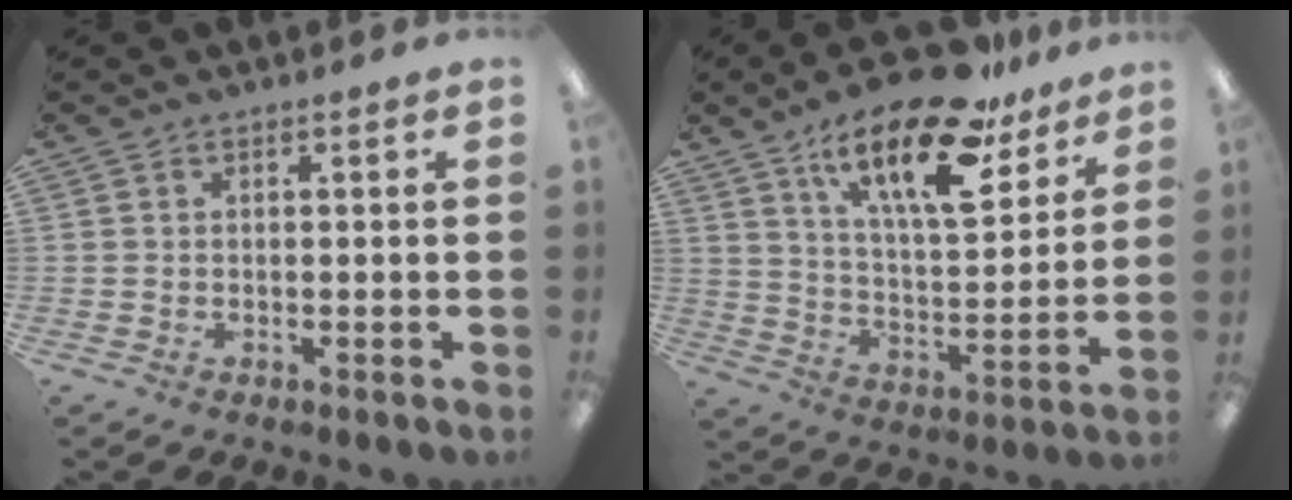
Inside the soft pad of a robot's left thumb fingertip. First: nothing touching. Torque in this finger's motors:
{"motor_torque": [1.01, 1.03, 1.38, -1.39, 0.24]}